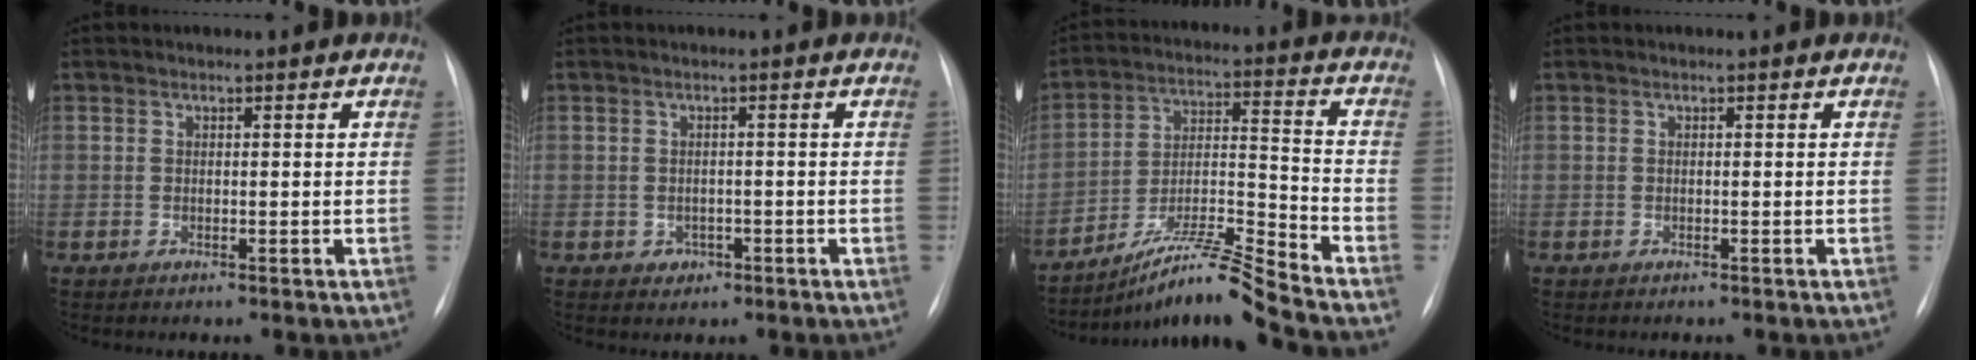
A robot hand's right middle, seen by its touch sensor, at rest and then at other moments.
{"total": 1.8, "force": [-0.8, 1.5, 0.5], "torque": [-0.004, 0.006, -0.007]}
{"total": 12.2, "force": [-10.7, -2.4, 5.3], "torque": [-0.095, 0.002, -0.190]}
{"total": 0.0}